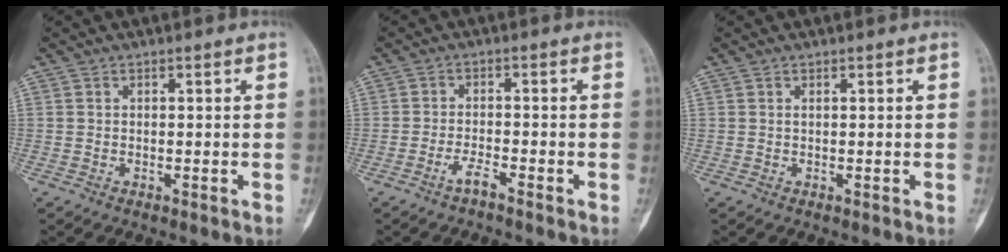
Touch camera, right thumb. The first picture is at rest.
{"total": 2.6, "force": [-2.0, 0.3, 1.6], "torque": [-0.039, 0.011, -0.042]}
{"total": 0.0}